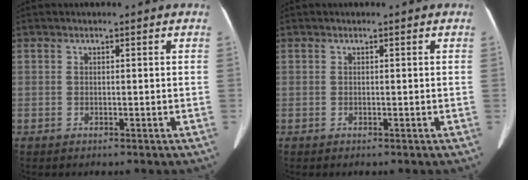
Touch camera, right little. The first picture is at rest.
{"total": 0.0}